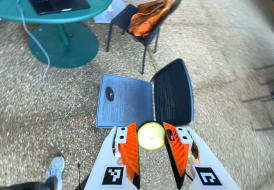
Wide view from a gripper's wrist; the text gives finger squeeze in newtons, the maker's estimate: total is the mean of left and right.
{"total": 9.2, "left": 9.2, "right": 9.2}